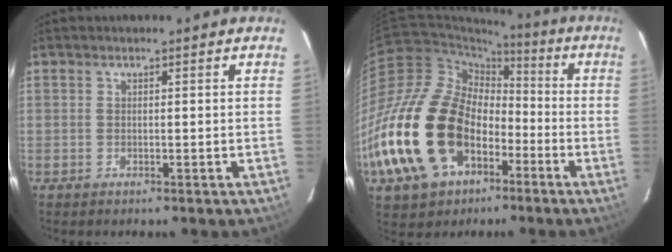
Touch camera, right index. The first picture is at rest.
{"total": 26.4, "force": [-9.4, 18.1, 16.8], "torque": [-0.379, -0.002, -0.154]}